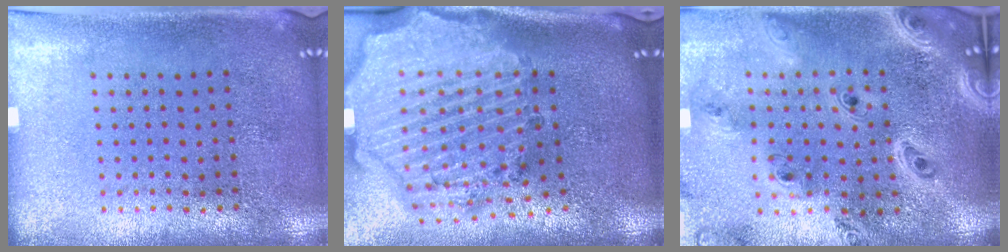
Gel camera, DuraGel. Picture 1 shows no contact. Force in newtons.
{"total": 4.0, "press": 3.3, "slide": 2.3}
{"total": 2.8, "press": 2.4, "slide": 1.4}